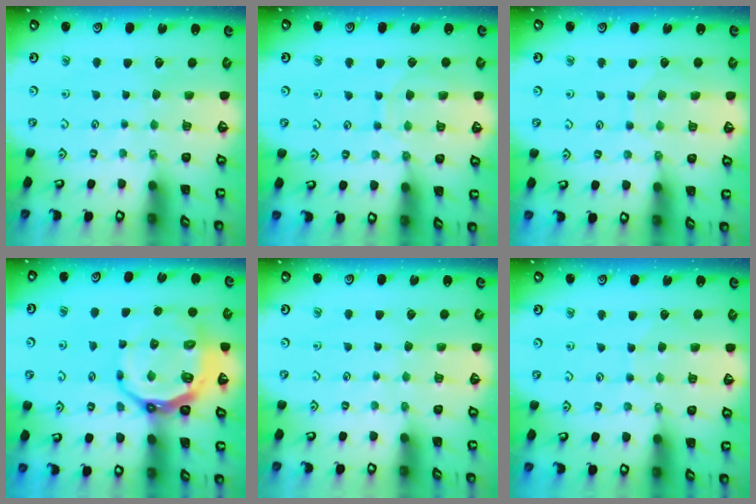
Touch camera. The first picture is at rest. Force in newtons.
{"total": 8.0, "press": 8.0, "slide": 0.6}
{"total": 5.1, "press": 5.1, "slide": 0.5}
{"total": 14.4, "press": 13.9, "slide": 3.9}
{"total": 0.9, "press": 0.9, "slide": 0.1}
{"total": 4.9, "press": 4.9, "slide": 0.5}